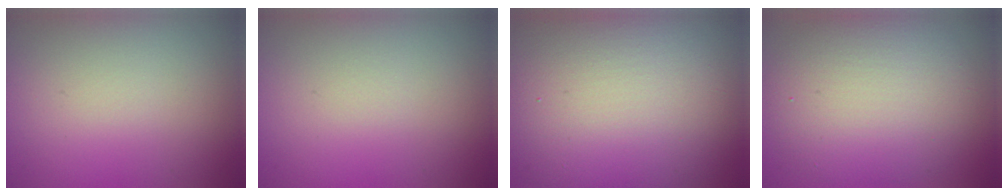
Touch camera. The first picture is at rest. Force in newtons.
{"total": 0.0}
{"total": 14.7, "press": 14.7, "slide": 1.4}
{"total": 8.0, "press": 7.9, "slide": 0.8}